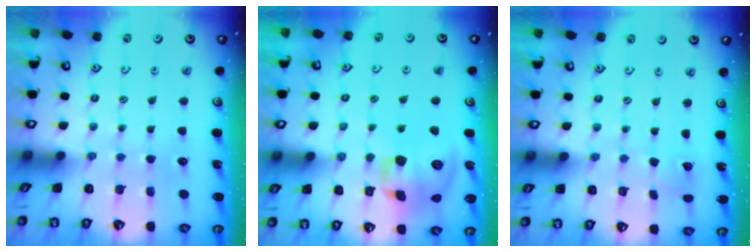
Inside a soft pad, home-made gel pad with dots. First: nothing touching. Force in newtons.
{"total": 14.9, "press": 14.7, "slide": 2.5}
{"total": 2.8, "press": 2.8, "slide": 0.3}